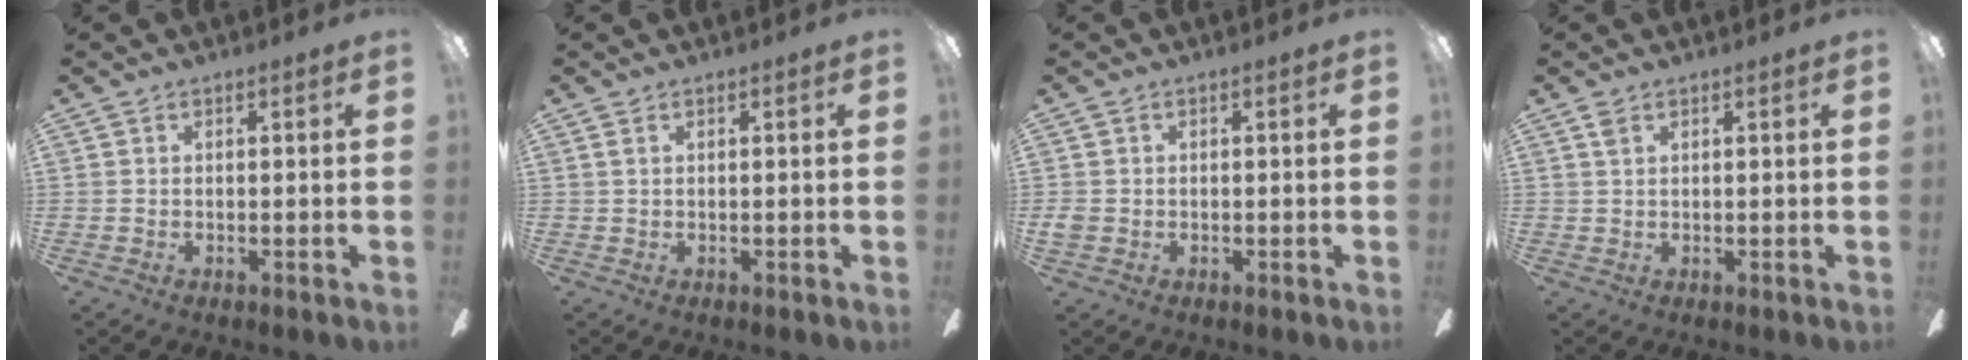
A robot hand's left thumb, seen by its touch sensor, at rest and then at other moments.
{"total": 0.8, "force": [0.3, 0.4, 0.6], "torque": [-0.012, 0.006, 0.003]}
{"total": 1.8, "force": [-0.6, 1.5, 0.7], "torque": [-0.011, 0.003, -0.011]}
{"total": 1.3, "force": [0.8, 0.7, 0.7], "torque": [-0.018, 0.002, 0.015]}